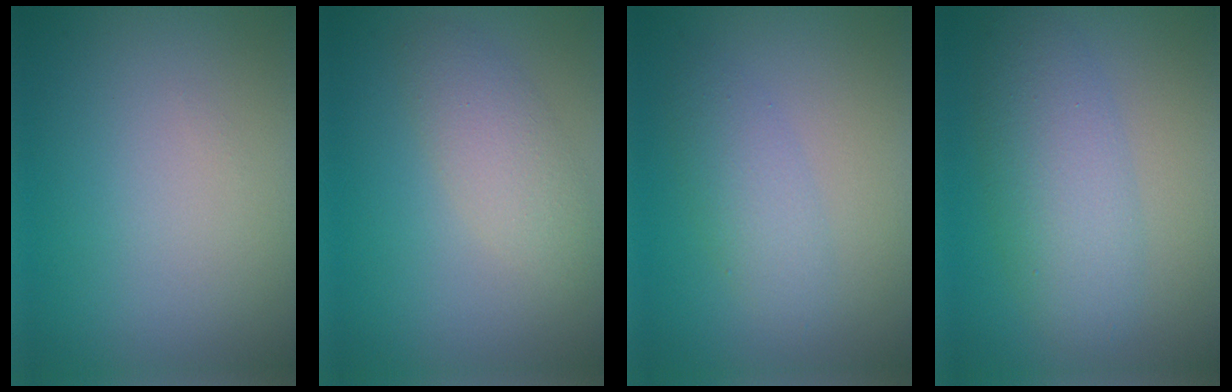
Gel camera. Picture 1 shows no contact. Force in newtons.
{"total": 2.9, "press": 2.9, "slide": 0.0}
{"total": 2.5, "press": 2.5, "slide": 0.1}
{"total": 5.1, "press": 5.1, "slide": 0.0}